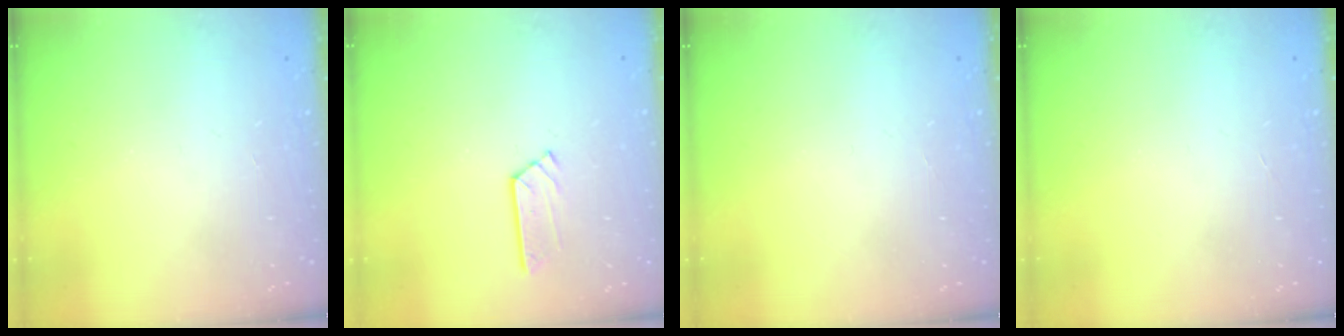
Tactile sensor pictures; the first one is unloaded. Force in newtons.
{"total": 3.3, "press": 3.3, "slide": 0.4}
{"total": 0.0}
{"total": 0.0}